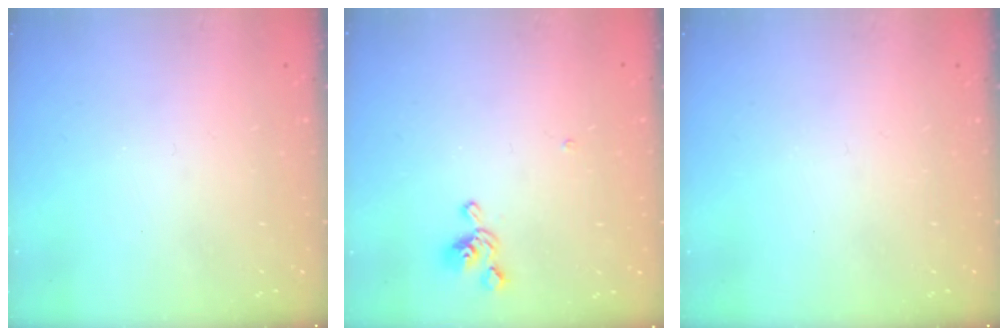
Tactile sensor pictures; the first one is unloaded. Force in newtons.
{"total": 4.8, "press": 4.8, "slide": 0.5}
{"total": 0.0}